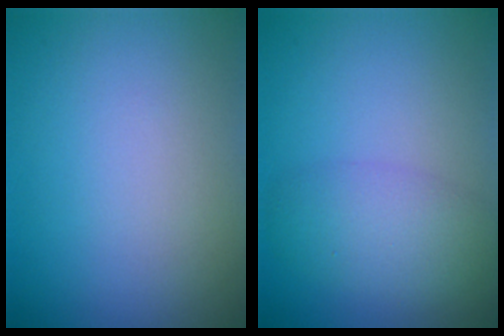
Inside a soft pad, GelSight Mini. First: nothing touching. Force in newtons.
{"total": 3.8, "press": 3.8, "slide": 0.0}